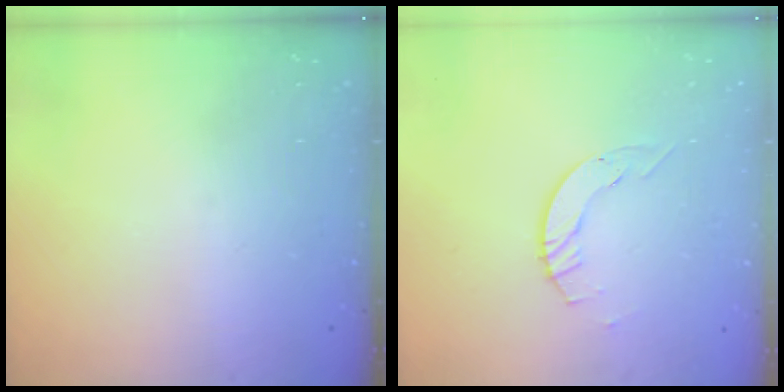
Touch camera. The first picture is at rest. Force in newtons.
{"total": 2.1, "press": 2.1, "slide": 0.3}